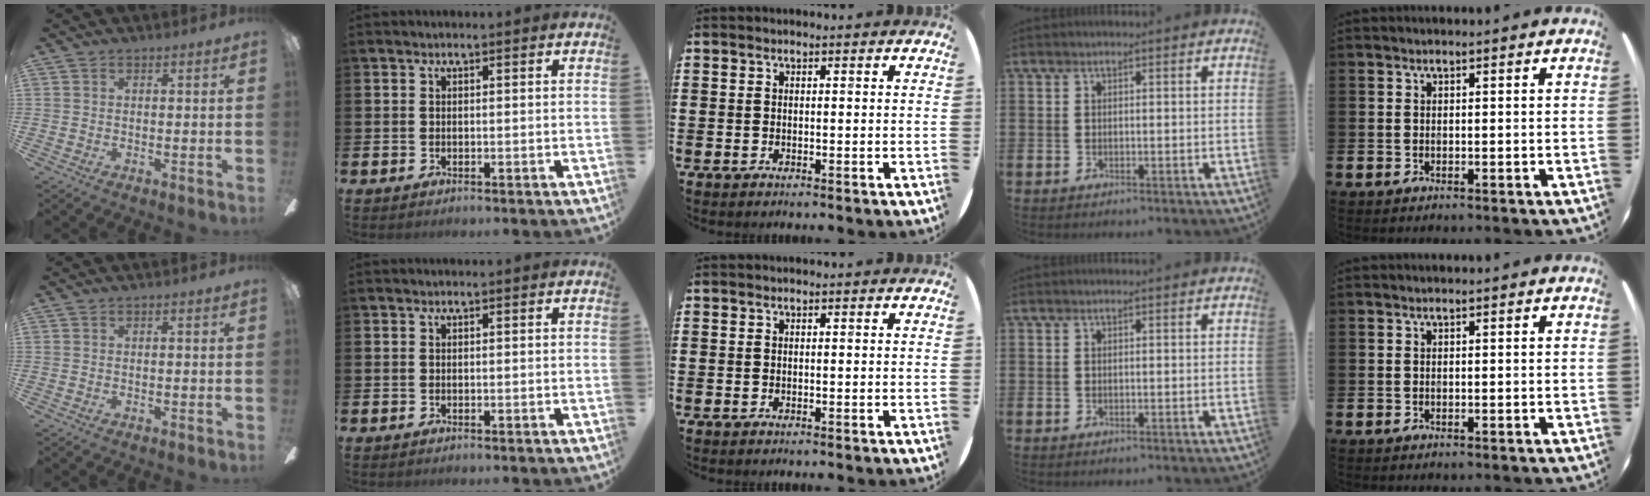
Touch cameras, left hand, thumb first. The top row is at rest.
{}